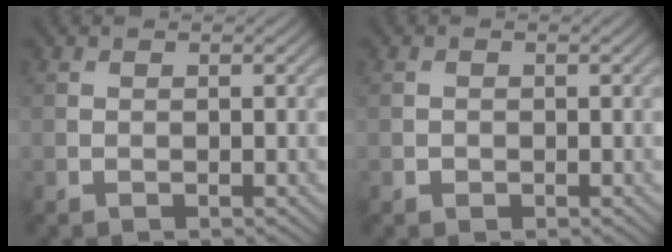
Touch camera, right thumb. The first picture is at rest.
{"total": 0.5, "force": [-0.2, 0.5, 0.1], "torque": [0.002, -0.004, -0.005]}